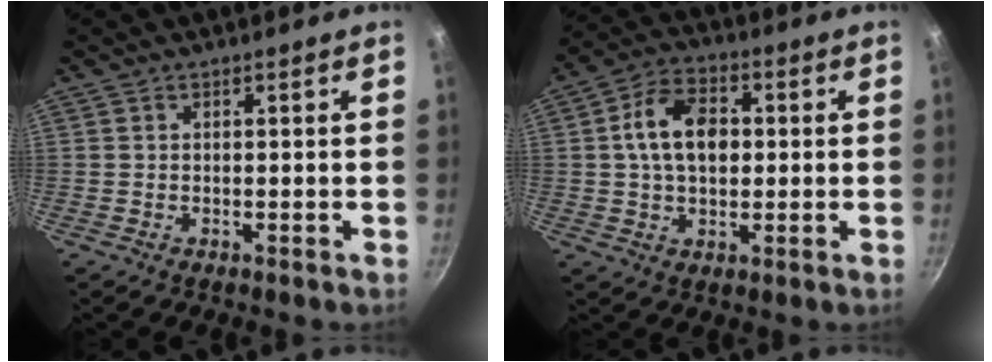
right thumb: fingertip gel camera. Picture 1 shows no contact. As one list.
[{"total": 11.1, "force": [1.2, 7.4, 8.1], "torque": [-0.119, 0.017, 0.010]}]